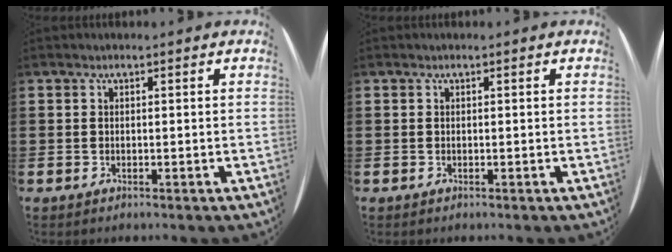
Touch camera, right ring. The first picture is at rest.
{"total": 0.0}